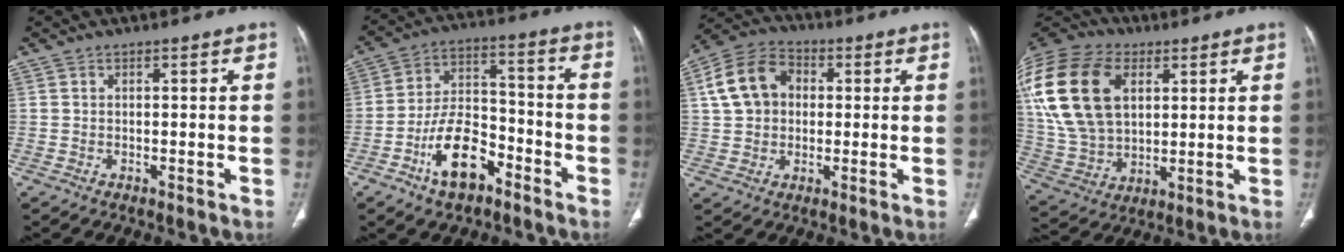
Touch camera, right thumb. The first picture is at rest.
{"total": 12.6, "force": [-6.9, 6.8, 8.1], "torque": [-0.131, 0.056, -0.122]}
{"total": 11.1, "force": [1.8, 8.8, 6.6], "torque": [-0.110, 0.021, 0.024]}
{"total": 25.1, "force": [7.4, 16.4, 17.5], "torque": [-0.376, 0.007, 0.142]}